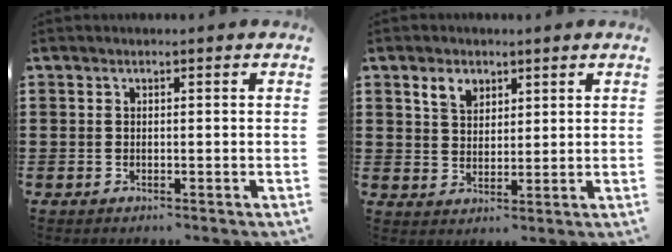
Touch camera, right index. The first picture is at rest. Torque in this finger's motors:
{"motor_torque": [0.03, -0.01, 0.07, 0.04]}